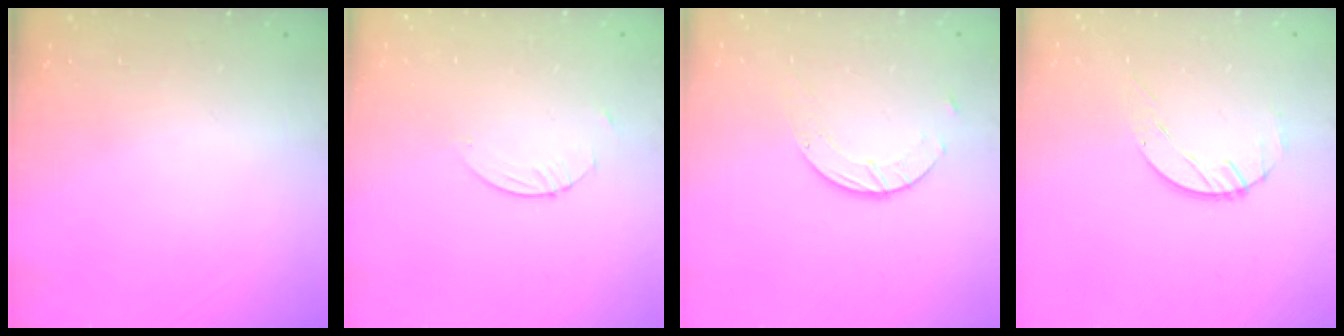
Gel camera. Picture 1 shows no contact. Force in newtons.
{"total": 0.8, "press": 0.8, "slide": 0.2}
{"total": 4.5, "press": 4.5, "slide": 0.3}
{"total": 2.6, "press": 2.6, "slide": 0.3}